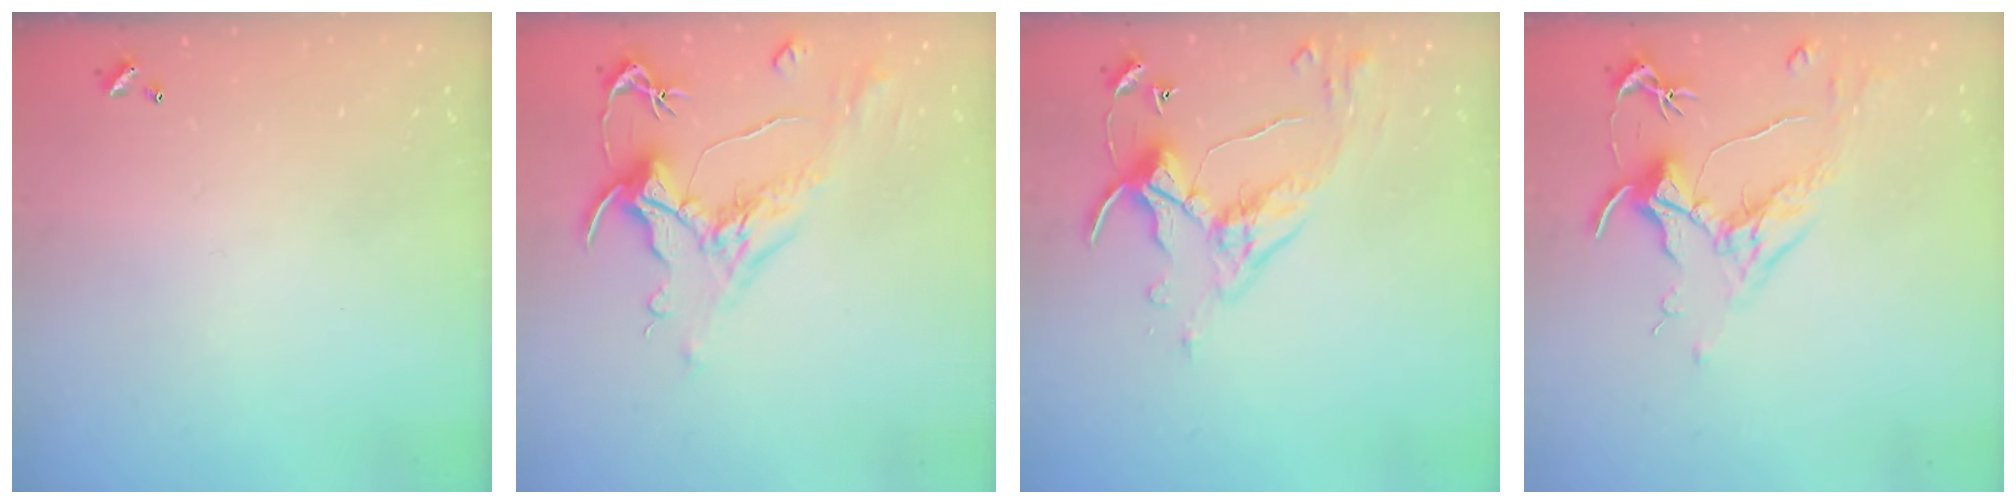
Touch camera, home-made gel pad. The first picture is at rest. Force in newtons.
{"total": 1.6, "press": 0.7, "slide": 1.5}
{"total": 5.7, "press": 5.7, "slide": 0.7}
{"total": 1.6, "press": 1.4, "slide": 0.9}